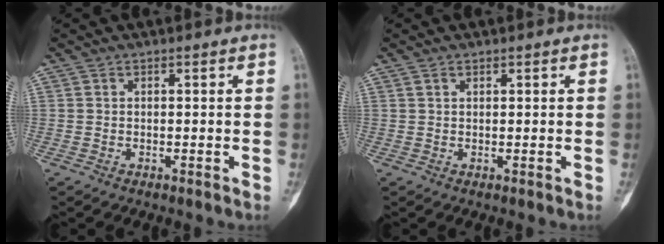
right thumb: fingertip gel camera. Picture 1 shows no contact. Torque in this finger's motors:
{"motor_torque": [-0.02, -0.15, 0.16, 0.02, 0.00]}